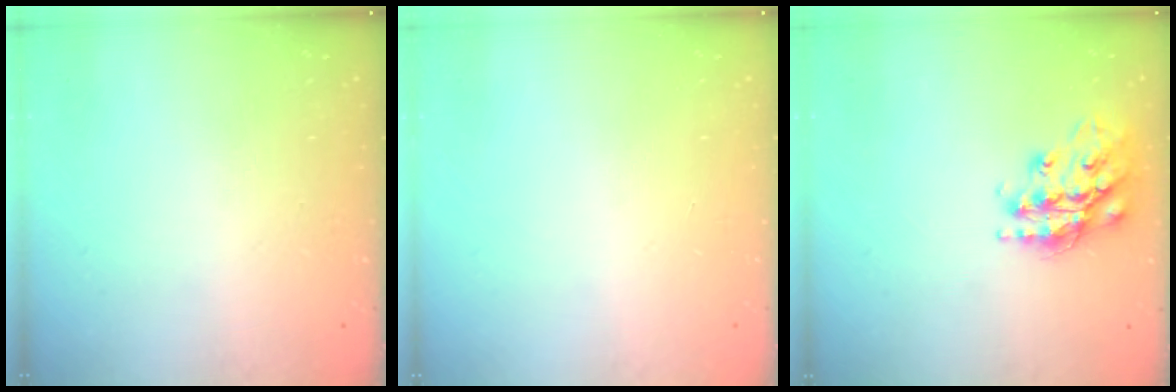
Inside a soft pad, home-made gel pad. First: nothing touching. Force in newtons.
{"total": 0.0}
{"total": 17.4, "press": 17.4, "slide": 1.4}